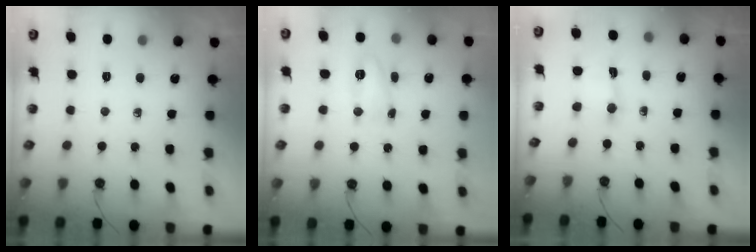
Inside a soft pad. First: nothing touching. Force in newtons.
{"total": 21.4, "press": 9.1, "slide": 19.4}
{"total": 1.0, "press": 0.9, "slide": 0.5}